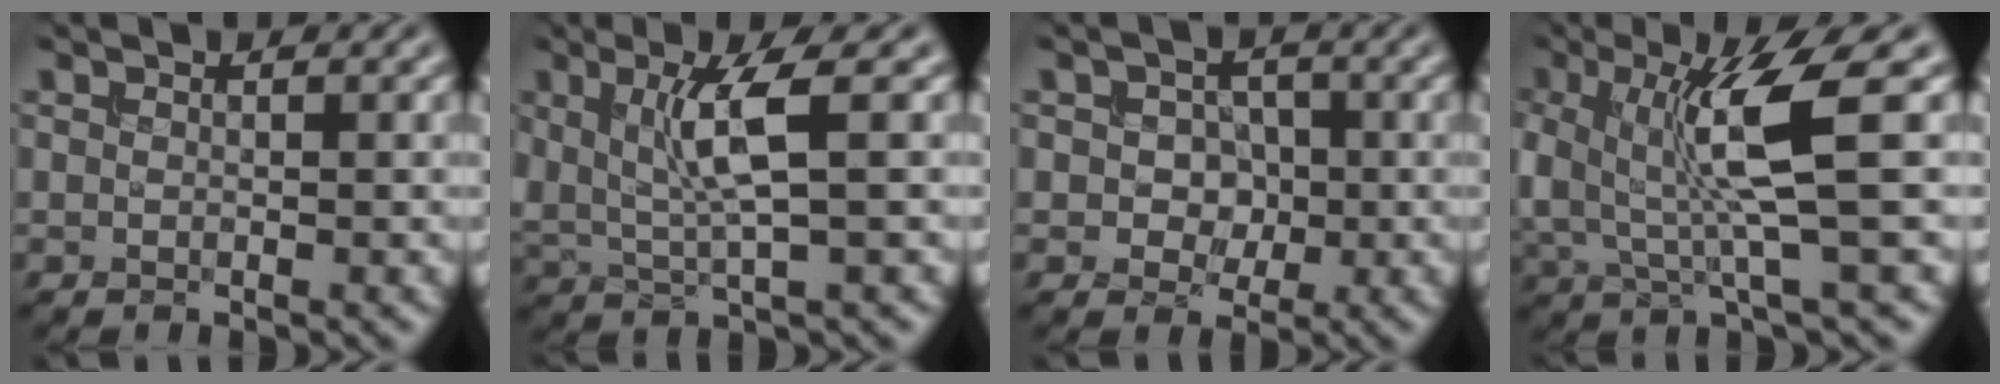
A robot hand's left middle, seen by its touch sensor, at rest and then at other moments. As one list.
[{"total": 4.6, "force": [1.1, 0.8, 4.4], "torque": [-0.093, -0.007, 0.028]}, {"total": 2.8, "force": [-0.2, 2.3, 1.6], "torque": [-0.019, -0.002, -0.011]}, {"total": 6.4, "force": [0.7, 0.7, 6.3], "torque": [-0.137, -0.002, 0.017]}]